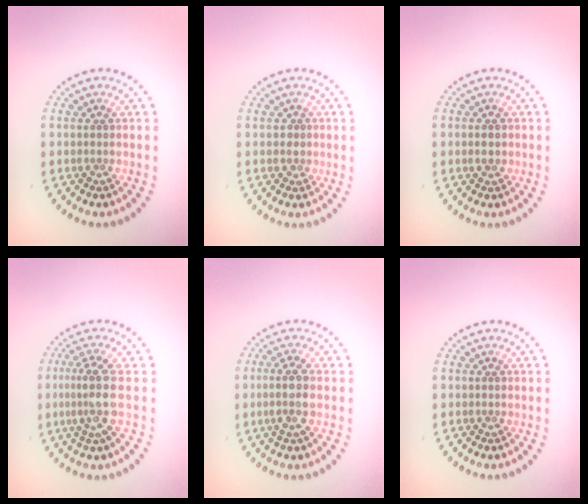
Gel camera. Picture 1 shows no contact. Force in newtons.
{"total": 0.6, "press": 0.3, "slide": 0.5}
{"total": 1.7, "press": 1.7, "slide": 0.1}
{"total": 3.3, "press": 2.5, "slide": 2.1}
{"total": 2.4, "press": 2.1, "slide": 1.2}
{"total": 0.0}